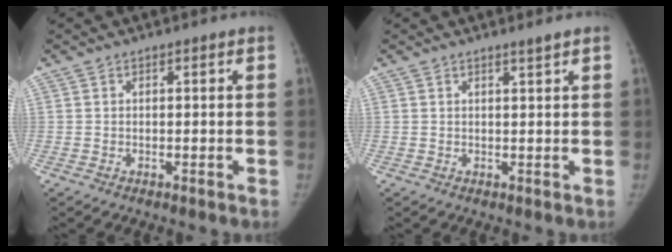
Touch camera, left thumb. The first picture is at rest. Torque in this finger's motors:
{"motor_torque": [-0.14, -0.03, 0.26, -0.12, 0.03]}